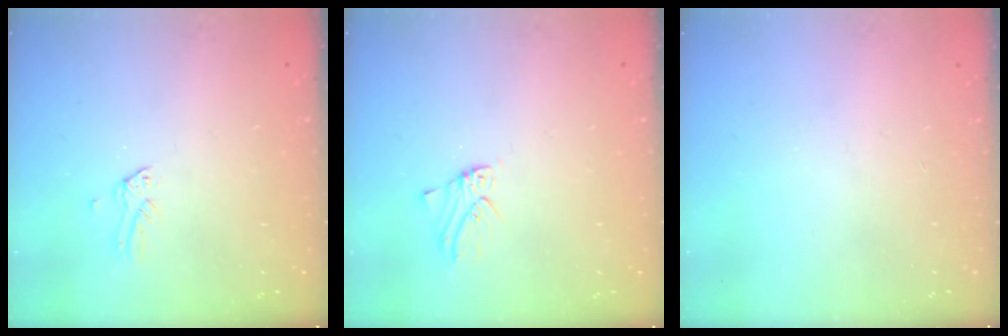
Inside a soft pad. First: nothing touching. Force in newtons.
{"total": 1.0, "press": 1.0, "slide": 0.2}
{"total": 2.8, "press": 2.8, "slide": 0.3}